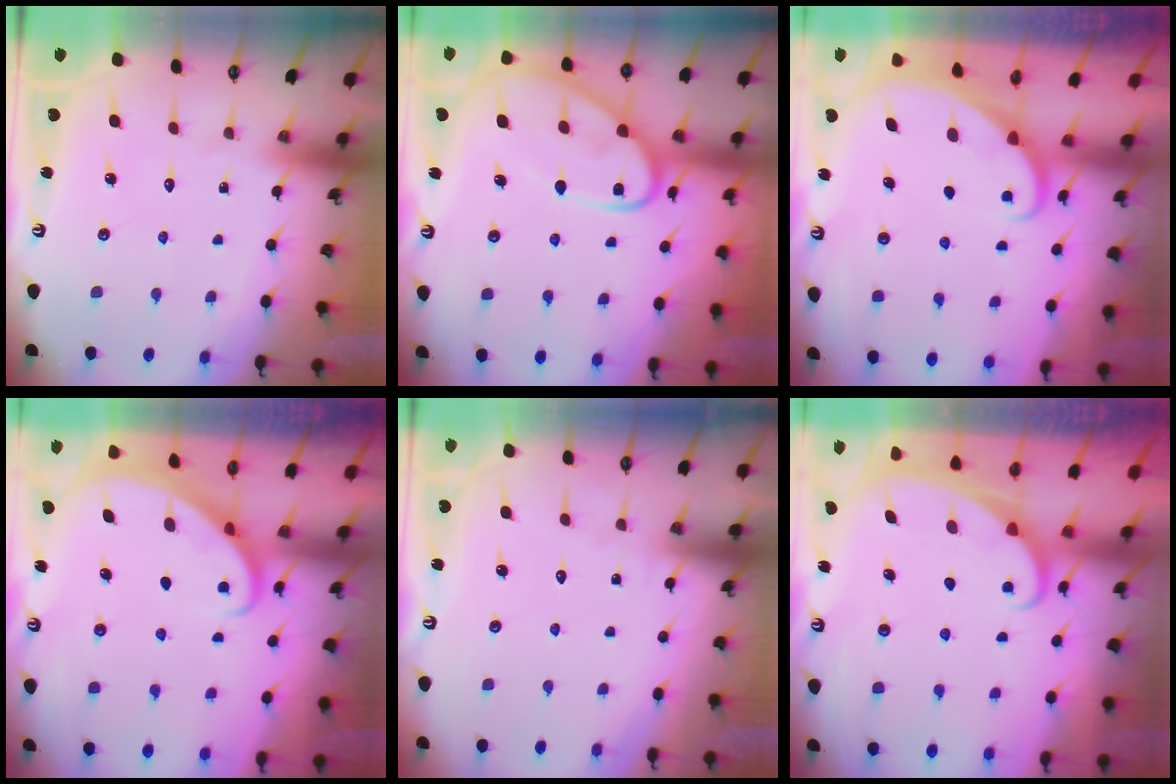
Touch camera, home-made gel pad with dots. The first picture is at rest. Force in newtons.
{"total": 13.6, "press": 13.5, "slide": 1.3}
{"total": 1.5, "press": 1.5, "slide": 0.0}
{"total": 2.7, "press": 2.7, "slide": 0.2}
{"total": 1.8, "press": 1.7, "slide": 0.3}
{"total": 1.6, "press": 1.6, "slide": 0.1}